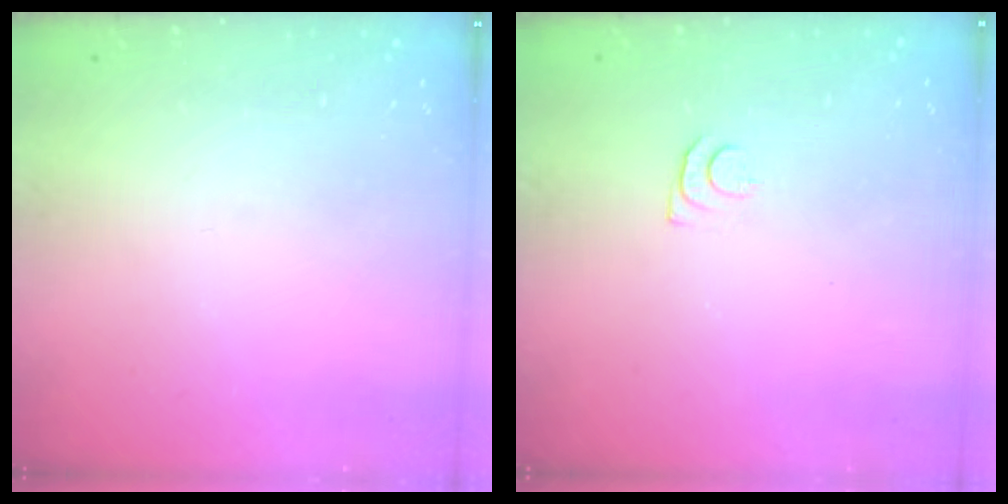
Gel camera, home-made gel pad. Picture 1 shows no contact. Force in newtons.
{"total": 4.4, "press": 4.4, "slide": 0.6}